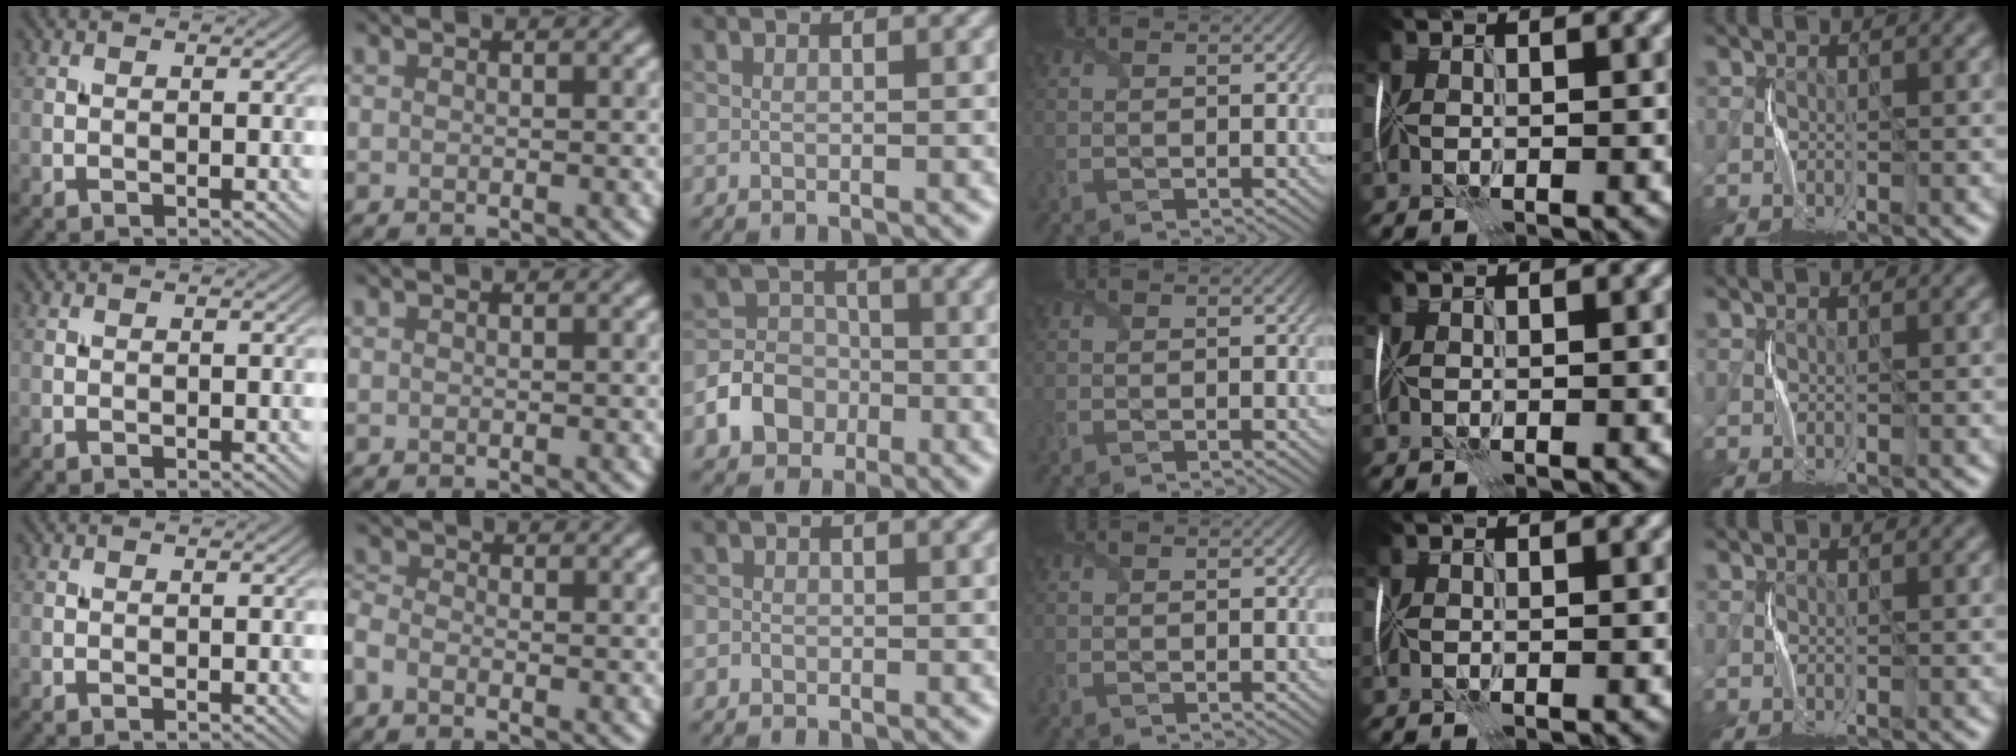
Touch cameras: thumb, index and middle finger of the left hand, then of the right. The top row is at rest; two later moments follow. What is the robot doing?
{"motion": "fold", "object": "shipping label"}